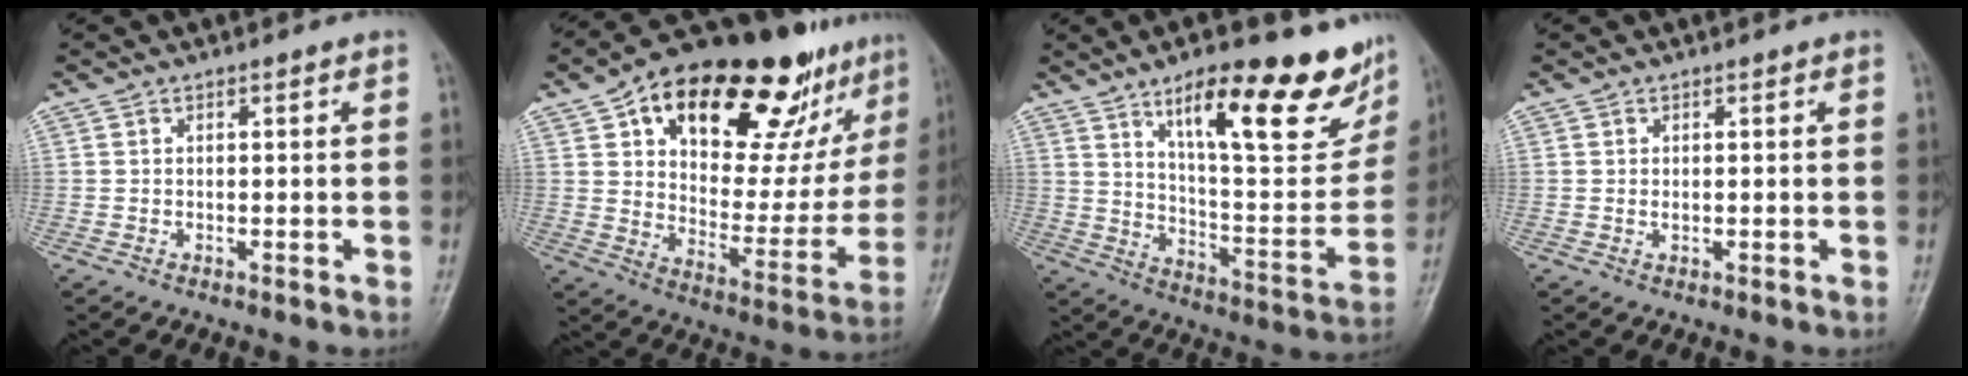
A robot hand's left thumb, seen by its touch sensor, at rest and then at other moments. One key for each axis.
{"total": 31.4, "fx": 17.9, "fy": 14.5, "fz": 21.3, "tx": -0.267, "ty": -0.028, "tz": 0.274}
{"total": 24.9, "fx": 15.2, "fy": 7.8, "fz": 18.1, "tx": -0.209, "ty": -0.063, "tz": 0.235}
{"total": 0.8, "fx": 0.2, "fy": 0.6, "fz": 0.6, "tx": -0.008, "ty": -0.001, "tz": 0.004}